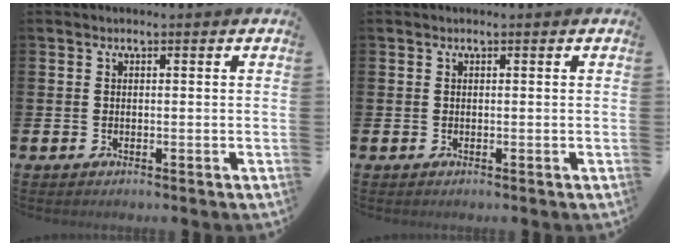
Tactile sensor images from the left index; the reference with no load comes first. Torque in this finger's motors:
{"motor_torque": [-0.03, 0.03, 0.00, 0.01]}